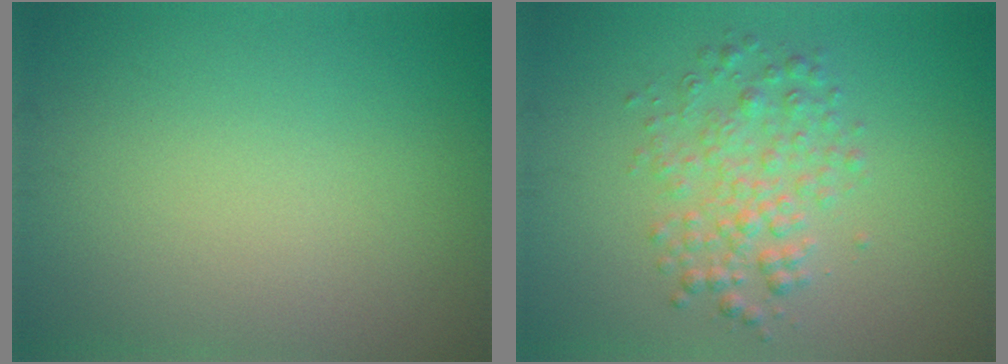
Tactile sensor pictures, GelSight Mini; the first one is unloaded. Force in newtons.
{"total": 3.3, "press": 3.3, "slide": 0.1}